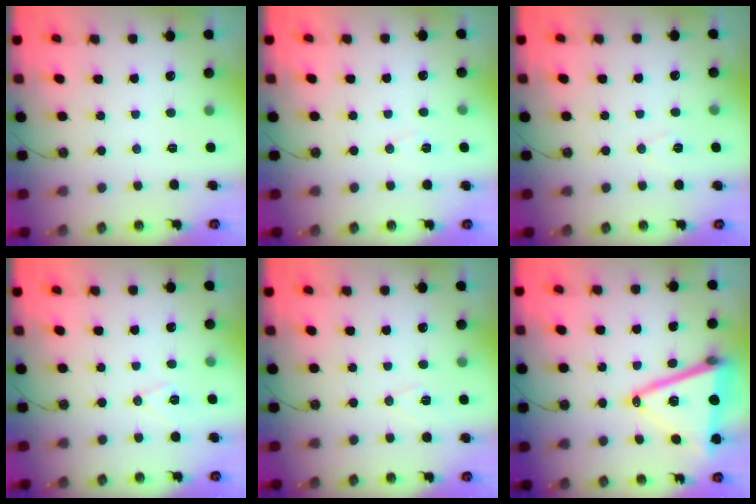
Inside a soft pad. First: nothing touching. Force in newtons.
{"total": 6.4, "press": 4.6, "slide": 4.5}
{"total": 6.1, "press": 4.0, "slide": 4.6}
{"total": 7.0, "press": 6.0, "slide": 3.7}
{"total": 7.3, "press": 5.7, "slide": 4.5}
{"total": 18.5, "press": 18.1, "slide": 3.9}